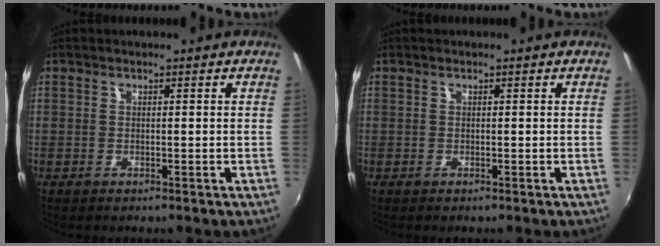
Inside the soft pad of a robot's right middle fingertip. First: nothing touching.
{"total": 0.0}